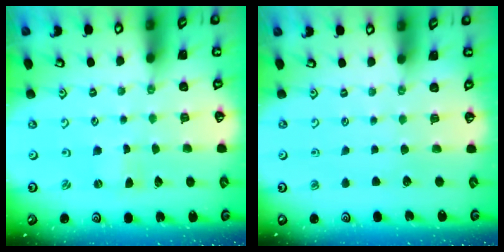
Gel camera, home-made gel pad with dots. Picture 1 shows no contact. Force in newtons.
{"total": 0.0}